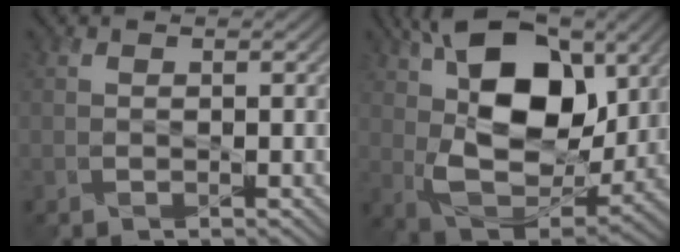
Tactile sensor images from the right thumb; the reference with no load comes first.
{"total": 15.8, "force": [5.0, 9.1, 11.9], "torque": [-0.218, 0.008, 0.079]}